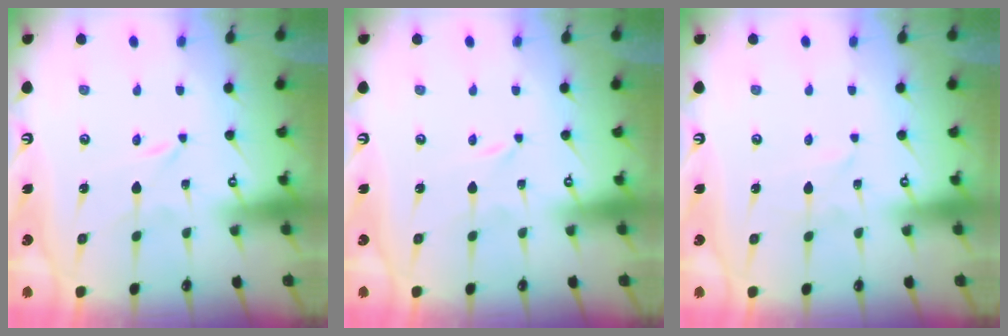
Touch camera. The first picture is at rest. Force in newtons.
{"total": 0.0}
{"total": 1.9, "press": 1.9, "slide": 0.3}